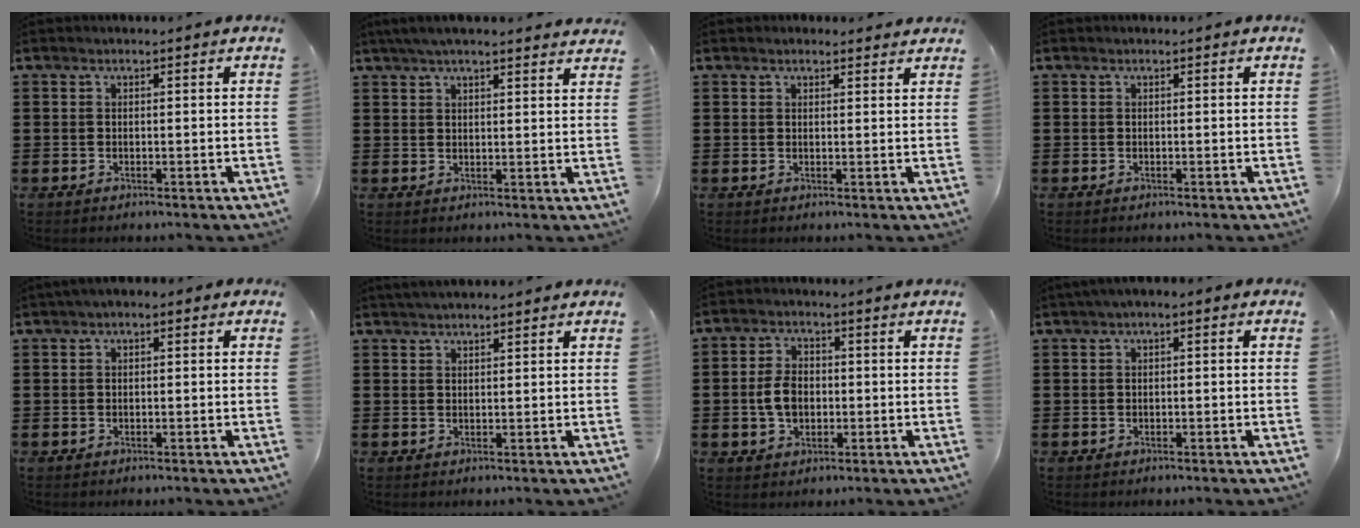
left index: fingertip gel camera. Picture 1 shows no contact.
{"total": 3.9, "force": [3.4, 0.3, 1.7], "torque": [-0.043, 0.001, 0.063]}
{"total": 1.5, "force": [1.4, 0.5, 0.2], "torque": [-0.007, 0.004, 0.026]}
{"total": 0.0}
{"total": 1.1, "force": [-0.2, 0.7, 0.8], "torque": [-0.016, 0.004, -0.006]}
{"total": 1.7, "force": [1.6, 0.3, 0.6], "torque": [-0.014, 0.003, 0.031]}
{"total": 5.0, "force": [-0.5, 3.3, 3.7], "torque": [-0.095, 0.002, -0.016]}
{"total": 1.3, "force": [-0.6, 0.5, 1.0], "torque": [-0.018, 0.001, -0.012]}